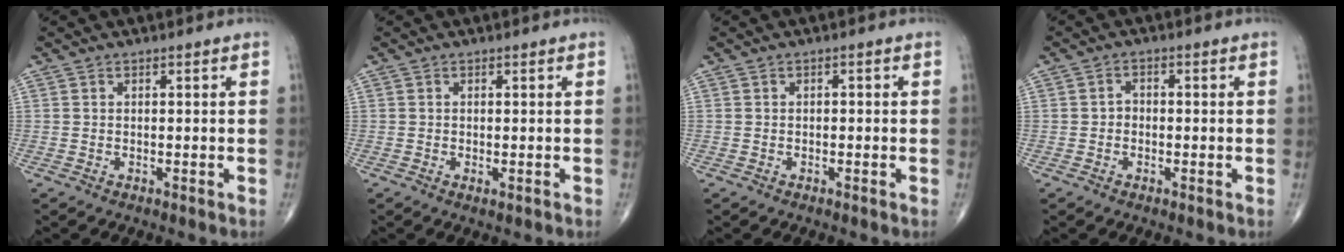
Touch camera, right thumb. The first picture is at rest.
{"total": 0.7, "force": [-0.3, 0.2, 0.6], "torque": [-0.012, -0.005, -0.004]}
{"total": 0.6, "force": [-0.1, 0.4, 0.4], "torque": [0.002, 0.002, -0.006]}
{"total": 1.7, "force": [-0.5, 1.4, 0.8], "torque": [-0.003, 0.008, -0.013]}